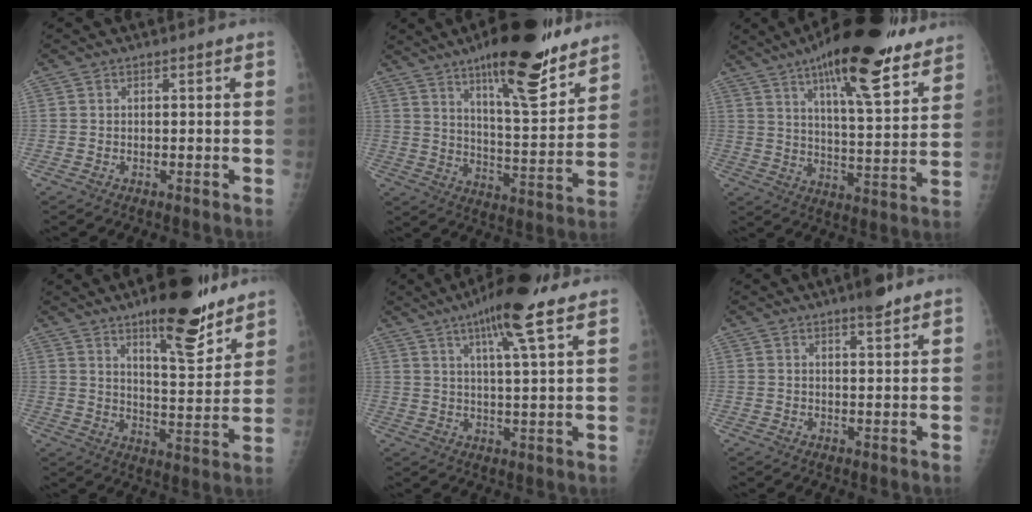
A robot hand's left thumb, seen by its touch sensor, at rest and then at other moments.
{"total": 20.0, "force": [13.9, 5.0, 13.5], "torque": [-0.169, -0.080, 0.217]}
{"total": 23.4, "force": [15.5, 6.3, 16.3], "torque": [-0.217, -0.054, 0.235]}
{"total": 15.4, "force": [10.8, 4.4, 10.0], "torque": [-0.110, -0.077, 0.168]}
{"total": 12.6, "force": [7.8, 1.9, 9.7], "torque": [-0.151, -0.023, 0.120]}
{"total": 3.9, "force": [2.9, 0.7, 2.5], "torque": [-0.031, -0.017, 0.044]}